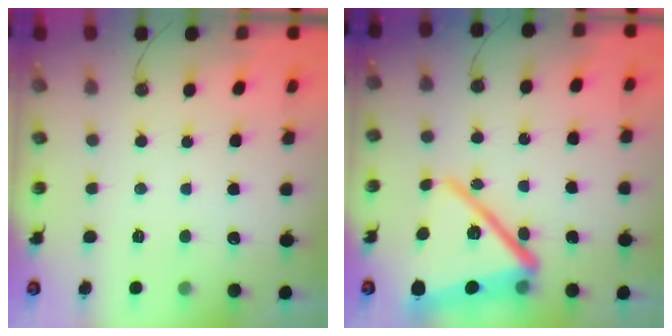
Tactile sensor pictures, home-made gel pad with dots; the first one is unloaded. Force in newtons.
{"total": 22.6, "press": 22.6, "slide": 1.7}